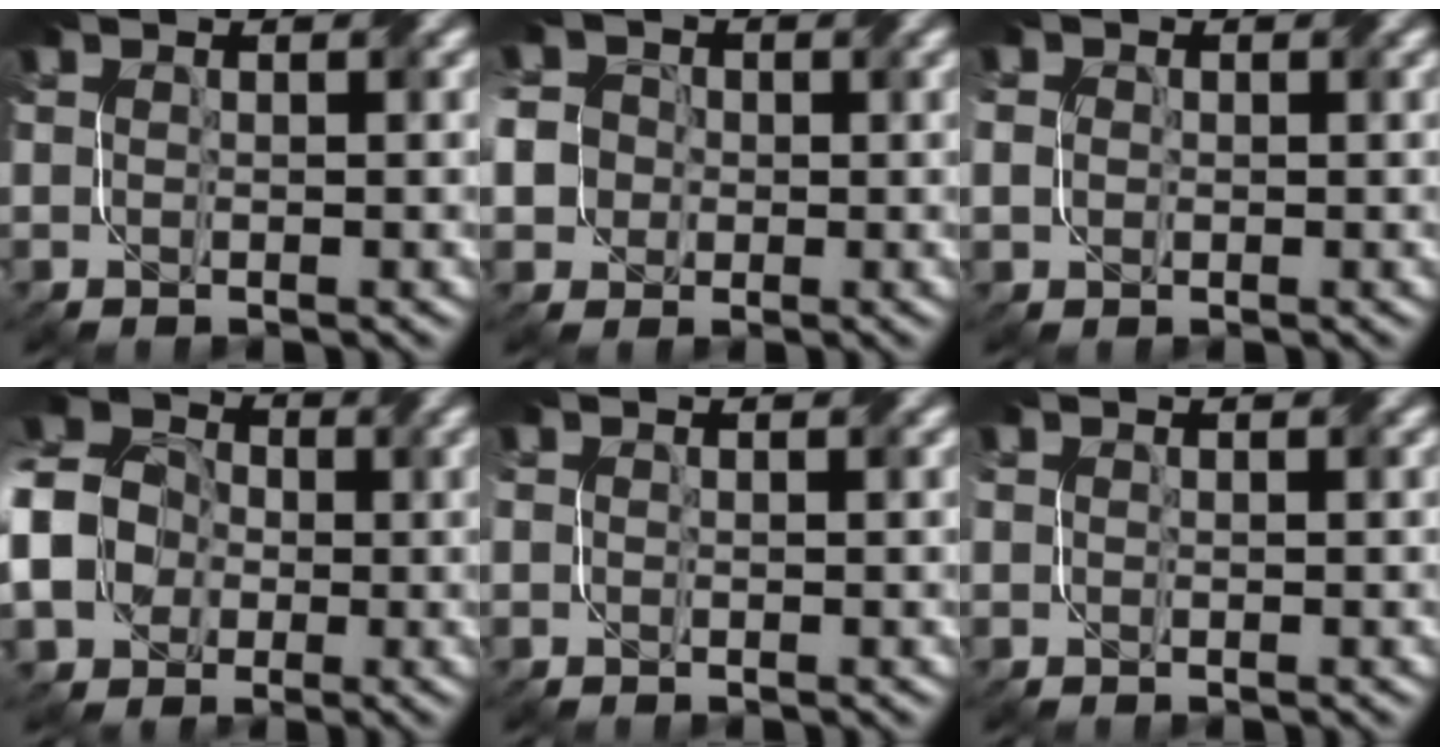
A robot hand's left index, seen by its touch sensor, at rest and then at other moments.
{"total": 8.3, "force": [-0.7, 7.5, 3.7], "torque": [-0.088, 0.022, -0.052]}
{"total": 2.7, "force": [0.4, 2.3, 1.2], "torque": [-0.030, 0.016, 0.004]}
{"total": 11.8, "force": [-2.0, 9.8, 6.2], "torque": [-0.154, -0.007, -0.061]}
{"total": 0.0}
{"total": 0.0}